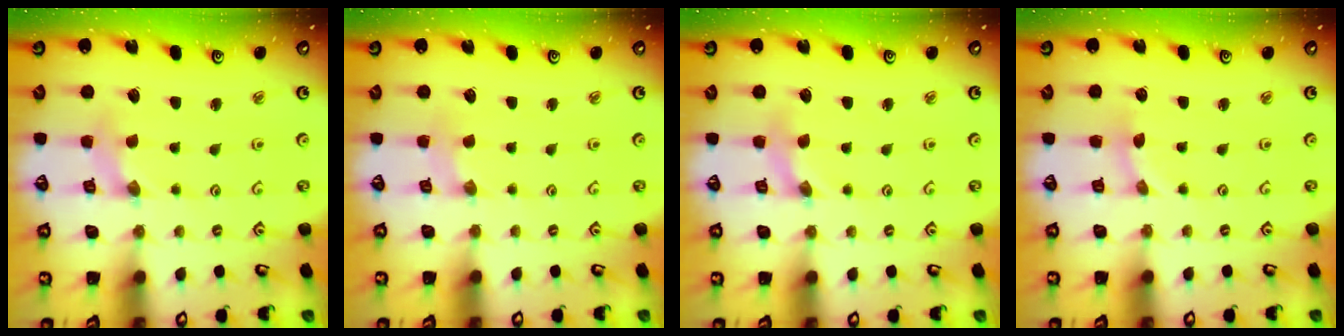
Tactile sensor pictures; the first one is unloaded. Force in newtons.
{"total": 0.0}
{"total": 1.6, "press": 1.6, "slide": 0.3}
{"total": 1.1, "press": 1.1, "slide": 0.1}